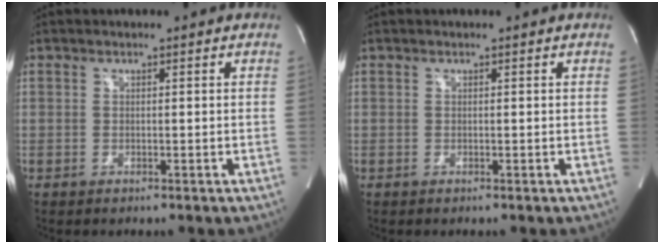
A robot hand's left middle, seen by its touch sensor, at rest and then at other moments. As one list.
[{"total": 0.0}]